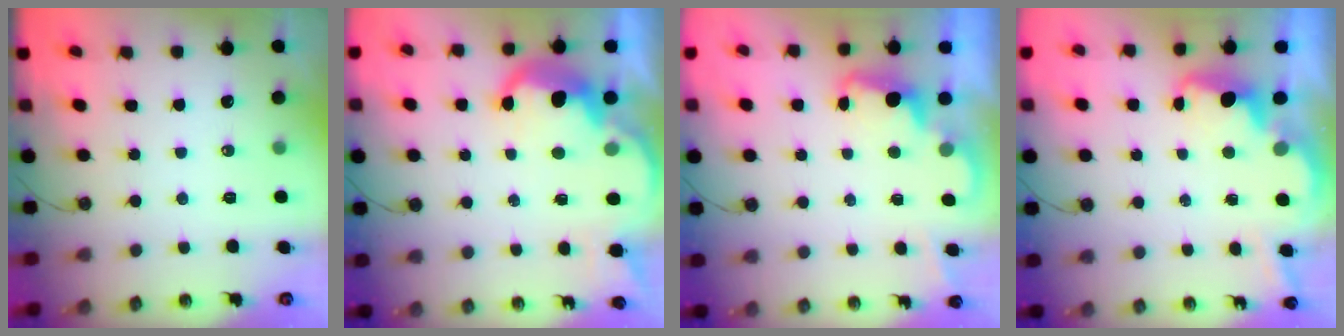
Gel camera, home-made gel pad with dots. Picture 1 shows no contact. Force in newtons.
{"total": 9.3, "press": 9.3, "slide": 0.6}
{"total": 2.3, "press": 2.3, "slide": 0.5}
{"total": 3.7, "press": 3.6, "slide": 0.6}